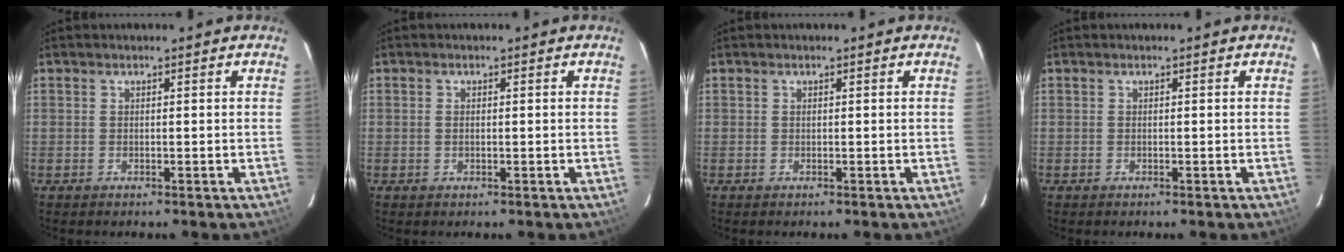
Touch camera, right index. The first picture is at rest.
{"total": 1.0, "force": [-0.1, 0.7, 0.8], "torque": [-0.015, 0.002, -0.002]}
{"total": 0.0}
{"total": 0.0}